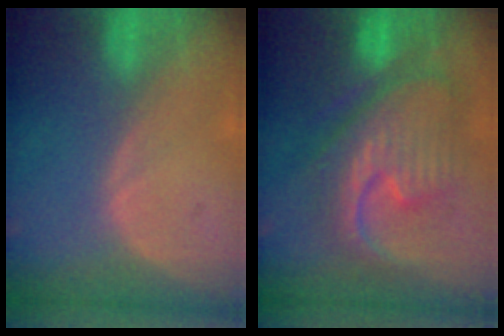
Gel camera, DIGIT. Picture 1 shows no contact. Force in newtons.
{"total": 12.5, "press": 12.4, "slide": 1.4}